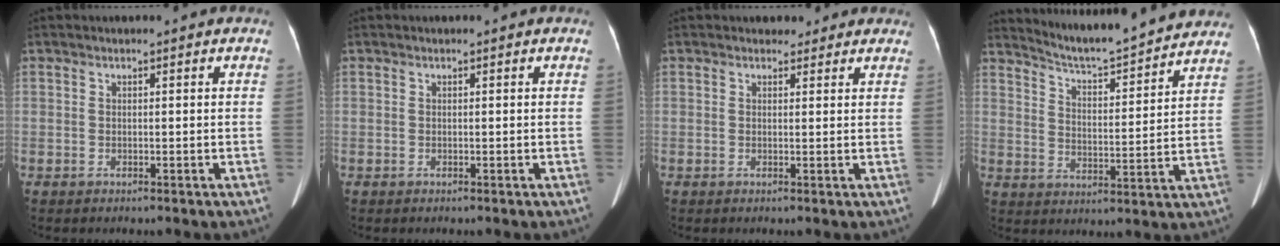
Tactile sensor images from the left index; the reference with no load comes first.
{"total": 0.0}
{"total": 2.9, "force": [2.4, 1.7, 0.2], "torque": [0.007, 0.005, 0.023]}
{"total": 14.5, "force": [13.9, 0.7, 4.3], "torque": [-0.073, 0.000, 0.198]}